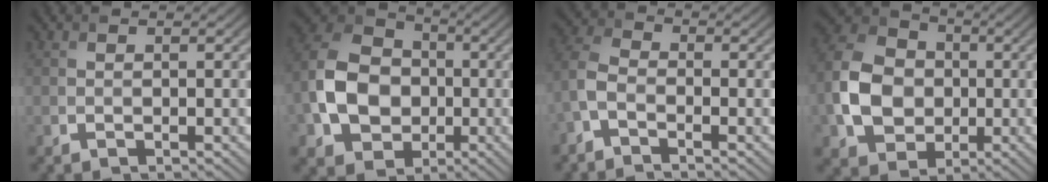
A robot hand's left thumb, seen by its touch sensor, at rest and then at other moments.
{"total": 12.3, "force": [-2.1, 9.6, 7.5], "torque": [-0.179, 0.010, -0.054]}
{"total": 4.2, "force": [-2.5, 2.1, 2.7], "torque": [-0.069, 0.008, -0.067]}
{"total": 10.6, "force": [-1.4, 8.3, 6.4], "torque": [-0.149, 0.009, -0.035]}